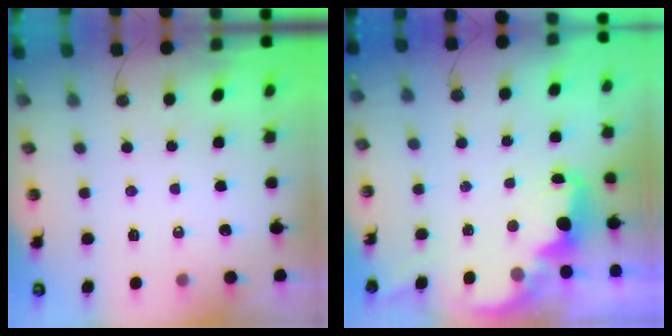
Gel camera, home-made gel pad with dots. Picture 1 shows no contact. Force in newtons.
{"total": 2.4, "press": 2.3, "slide": 0.7}